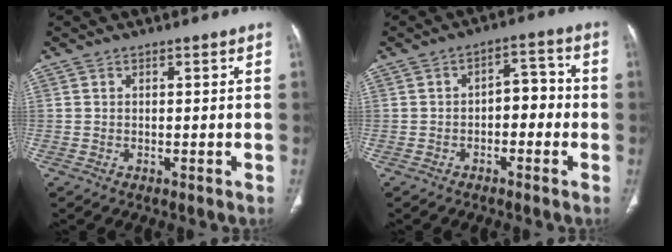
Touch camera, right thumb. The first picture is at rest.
{"total": 5.7, "force": [-1.3, 3.4, 4.3], "torque": [-0.038, 0.033, -0.027]}